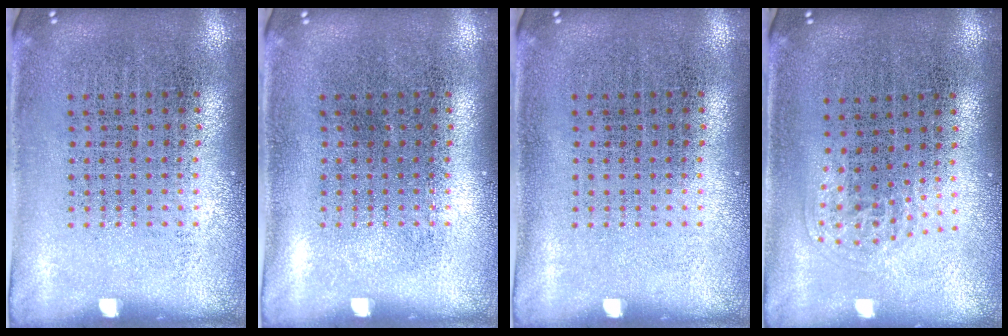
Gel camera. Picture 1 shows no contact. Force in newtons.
{"total": 0.0}
{"total": 0.0}
{"total": 1.0, "press": 0.7, "slide": 0.7}